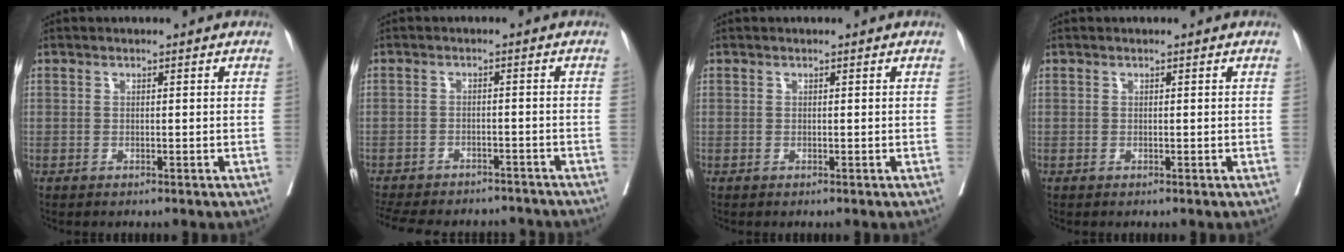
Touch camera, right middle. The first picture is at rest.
{"total": 15.9, "force": [-13.8, 6.0, 4.9], "torque": [-0.122, -0.003, -0.177]}
{"total": 0.0}
{"total": 0.0}